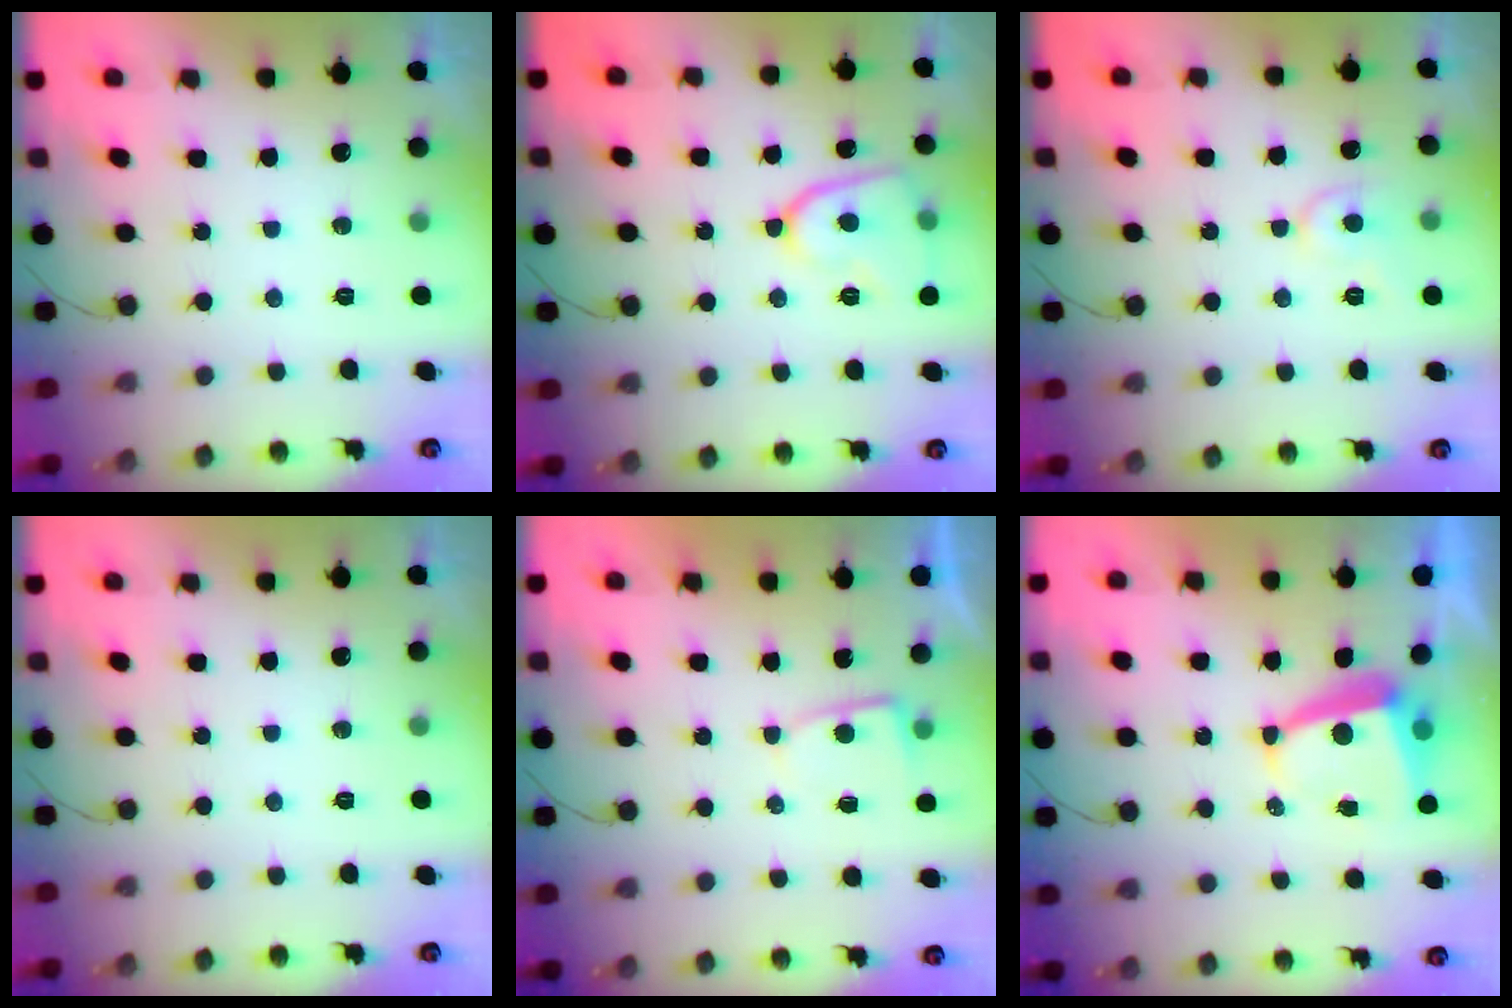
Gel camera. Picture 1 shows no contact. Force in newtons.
{"total": 11.6, "press": 11.4, "slide": 1.5}
{"total": 6.3, "press": 6.3, "slide": 0.6}
{"total": 0.0}
{"total": 2.8, "press": 2.7, "slide": 0.4}
{"total": 5.9, "press": 5.9, "slide": 0.3}